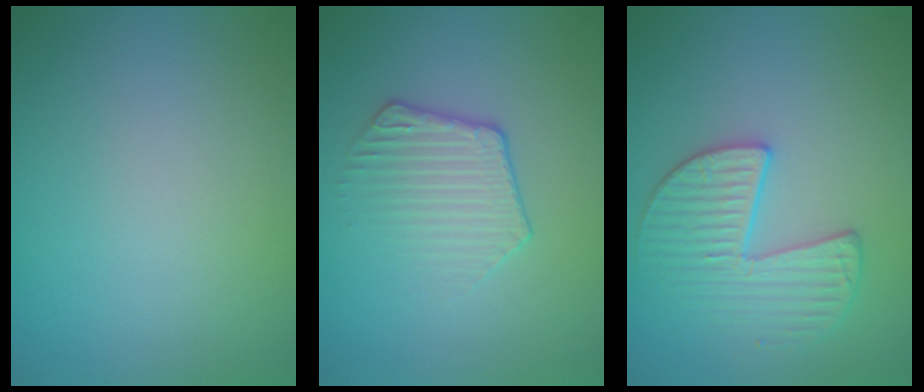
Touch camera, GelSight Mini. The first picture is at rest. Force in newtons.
{"total": 2.3, "press": 1.8, "slide": 1.4}
{"total": 3.6, "press": 3.5, "slide": 0.6}